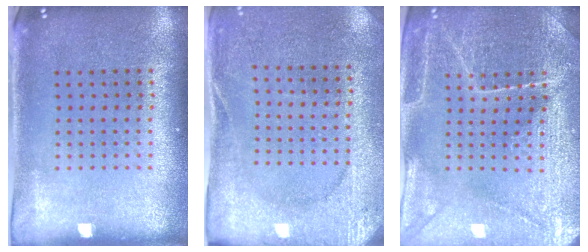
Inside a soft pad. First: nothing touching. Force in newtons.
{"total": 2.6, "press": 2.5, "slide": 0.6}
{"total": 4.0, "press": 3.9, "slide": 1.1}